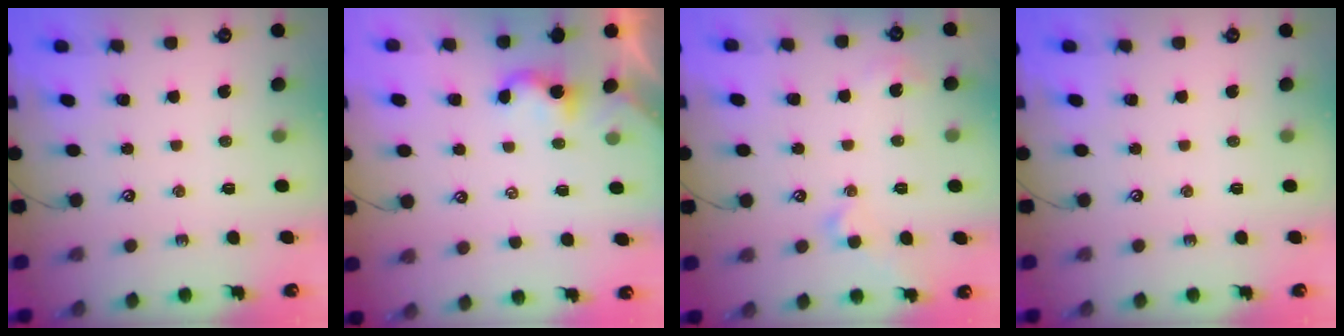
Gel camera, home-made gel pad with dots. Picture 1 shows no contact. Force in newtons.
{"total": 2.7, "press": 2.7, "slide": 0.2}
{"total": 1.9, "press": 1.9, "slide": 0.5}
{"total": 0.0}